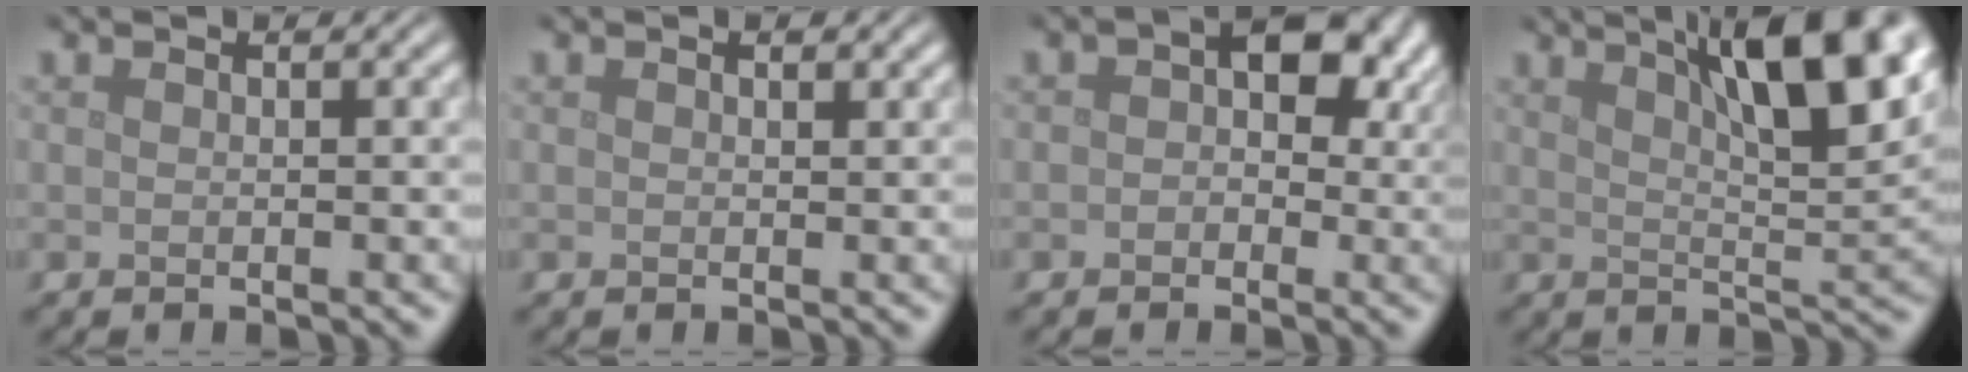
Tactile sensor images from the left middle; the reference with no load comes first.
{"total": 0.7, "force": [0.4, 0.3, 0.5], "torque": [-0.005, -0.002, 0.006]}
{"total": 5.9, "force": [1.2, 3.9, 4.3], "torque": [-0.043, 0.006, 0.004]}
{"total": 10.4, "force": [5.4, 2.9, 8.5], "torque": [-0.109, 0.018, 0.077]}